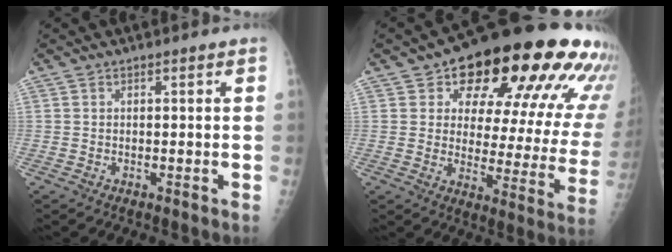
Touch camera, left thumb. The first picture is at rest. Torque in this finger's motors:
{"motor_torque": [0.82, 1.00, 1.47, -1.30, 0.06]}